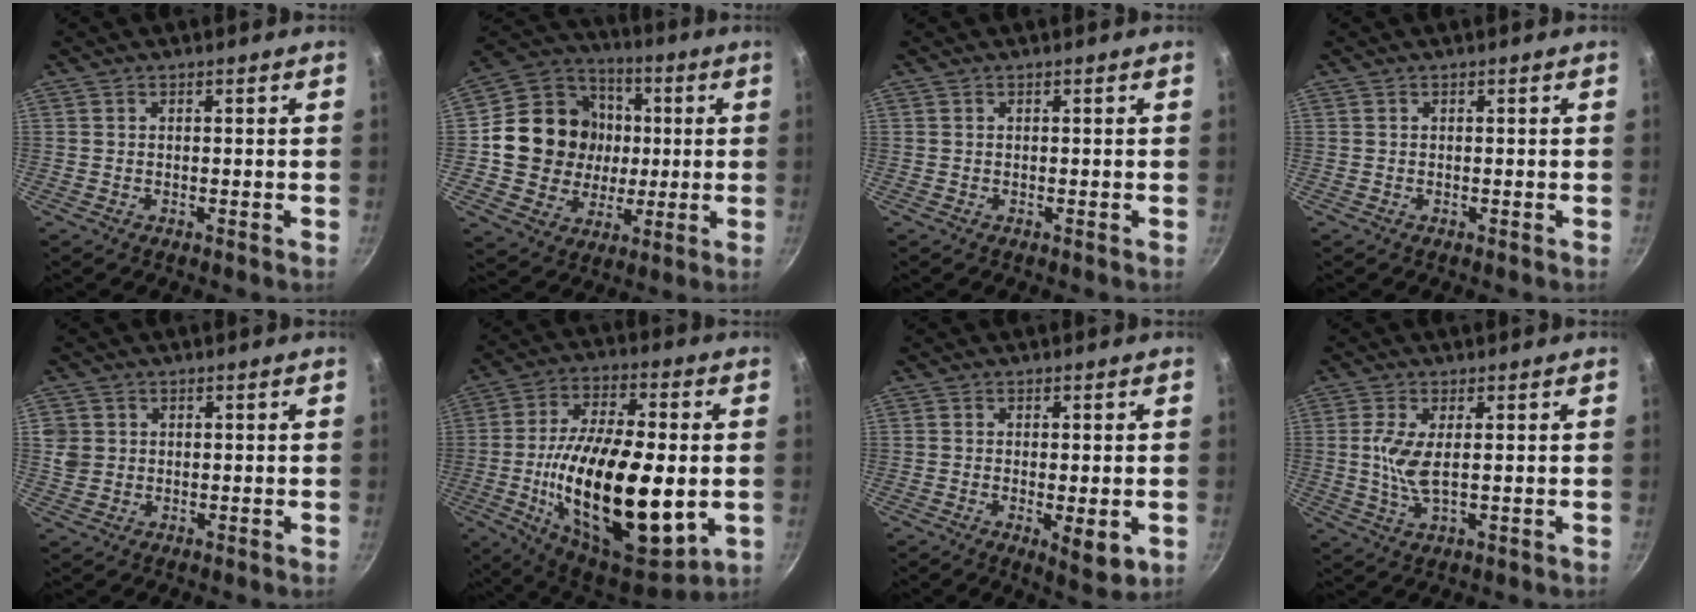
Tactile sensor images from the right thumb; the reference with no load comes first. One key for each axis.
{"total": 18.6, "fx": 1.0, "fy": 16.9, "fz": 7.9, "tx": -0.110, "ty": 0.021, "tz": 0.018}
{"total": 0.0}
{"total": 0.0}
{"total": 3.8, "fx": 0.6, "fy": 3.5, "fz": 1.4, "tx": -0.019, "ty": 0.001, "tz": 0.013}
{"total": 28.6, "fx": -3.4, "fy": 12.5, "fz": 25.5, "tx": -0.435, "ty": 0.004, "tz": -0.050}
{"total": 6.1, "fx": -1.4, "fy": 2.1, "fz": 5.6, "tx": -0.083, "ty": -0.013, "tz": -0.014}
{"total": 6.4, "fx": 0.5, "fy": 2.3, "fz": 6.0, "tx": -0.132, "ty": -0.005, "tz": 0.010}